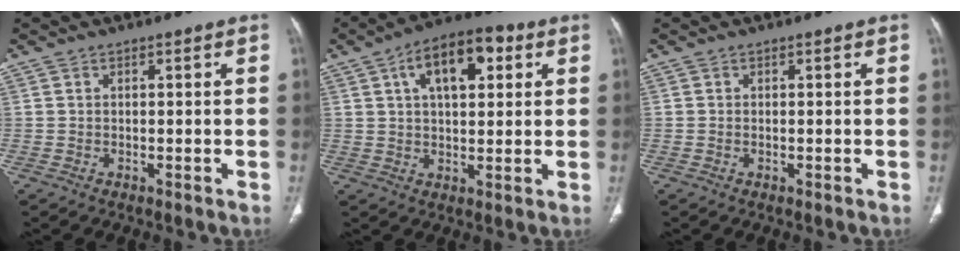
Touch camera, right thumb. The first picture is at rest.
{"total": 12.7, "force": [4.6, 6.3, 10.1], "torque": [-0.142, 0.012, 0.066]}
{"total": 0.0}